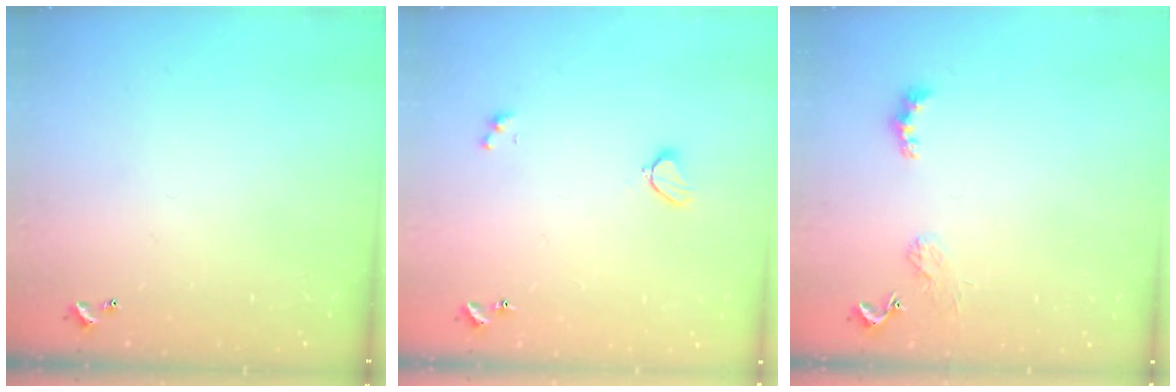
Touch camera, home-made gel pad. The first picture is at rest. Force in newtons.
{"total": 1.9, "press": 1.9, "slide": 0.6}
{"total": 2.4, "press": 2.3, "slide": 0.5}